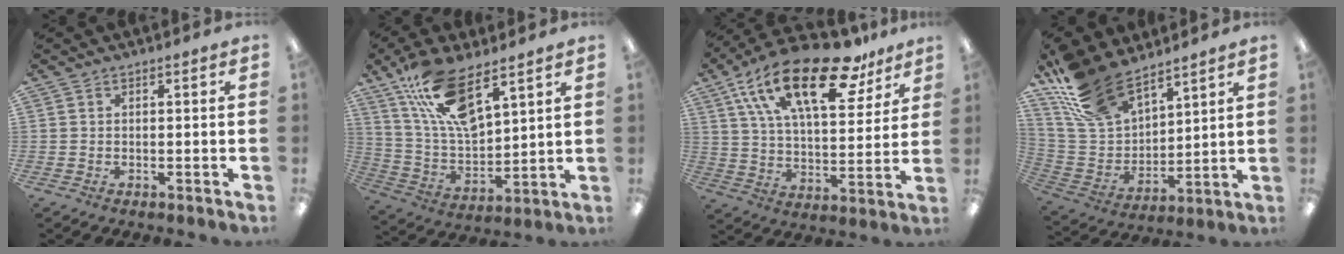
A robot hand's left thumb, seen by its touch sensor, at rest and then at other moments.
{"total": 16.3, "force": [10.5, 6.4, 10.8], "torque": [-0.222, -0.040, 0.186]}
{"total": 24.8, "force": [14.8, 10.7, 16.8], "torque": [-0.283, -0.067, 0.250]}
{"total": 16.8, "force": [13.6, 7.7, 6.1], "torque": [-0.153, -0.076, 0.259]}